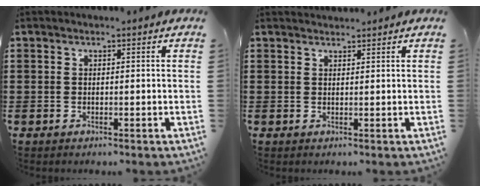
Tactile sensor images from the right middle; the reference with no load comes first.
{"total": 1.2, "force": [1.1, 0.1, -0.1], "torque": [-0.001, 0.001, 0.022]}